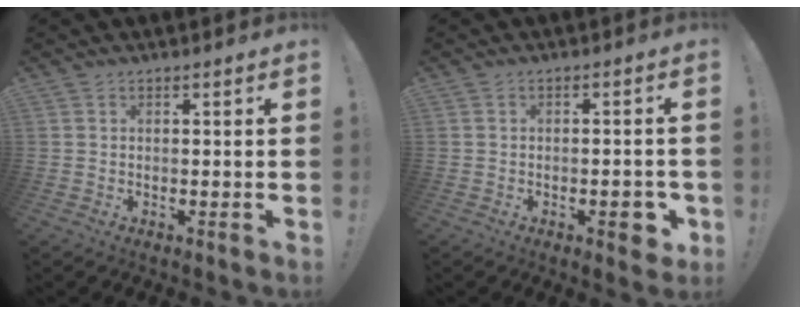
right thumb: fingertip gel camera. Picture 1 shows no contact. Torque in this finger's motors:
{"motor_torque": [0.58, 0.71, 0.54, -0.45, 0.00]}